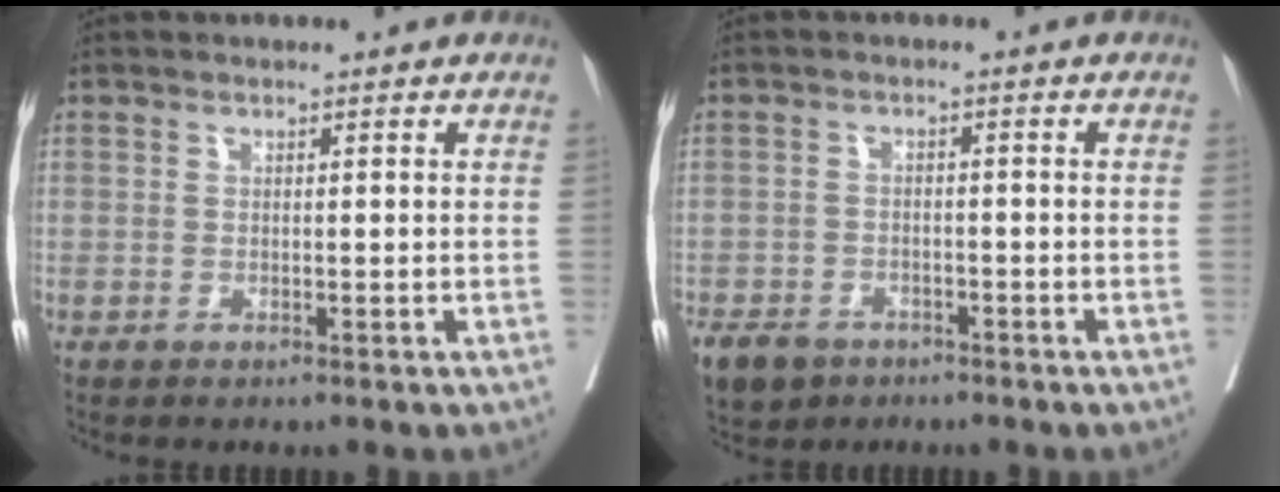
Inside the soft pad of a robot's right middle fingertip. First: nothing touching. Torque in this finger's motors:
{"motor_torque": [1.13, -1.01, 0.37, 0.12]}